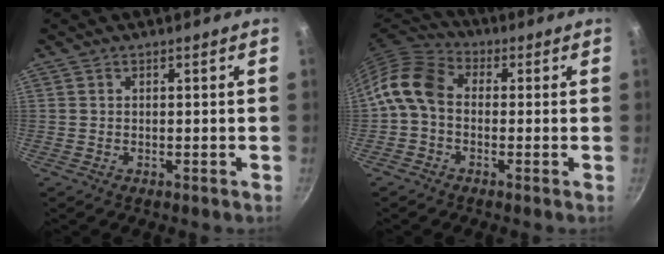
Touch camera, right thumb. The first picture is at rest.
{"total": 8.9, "force": [-0.9, 6.6, 6.0], "torque": [-0.109, 0.032, -0.038]}